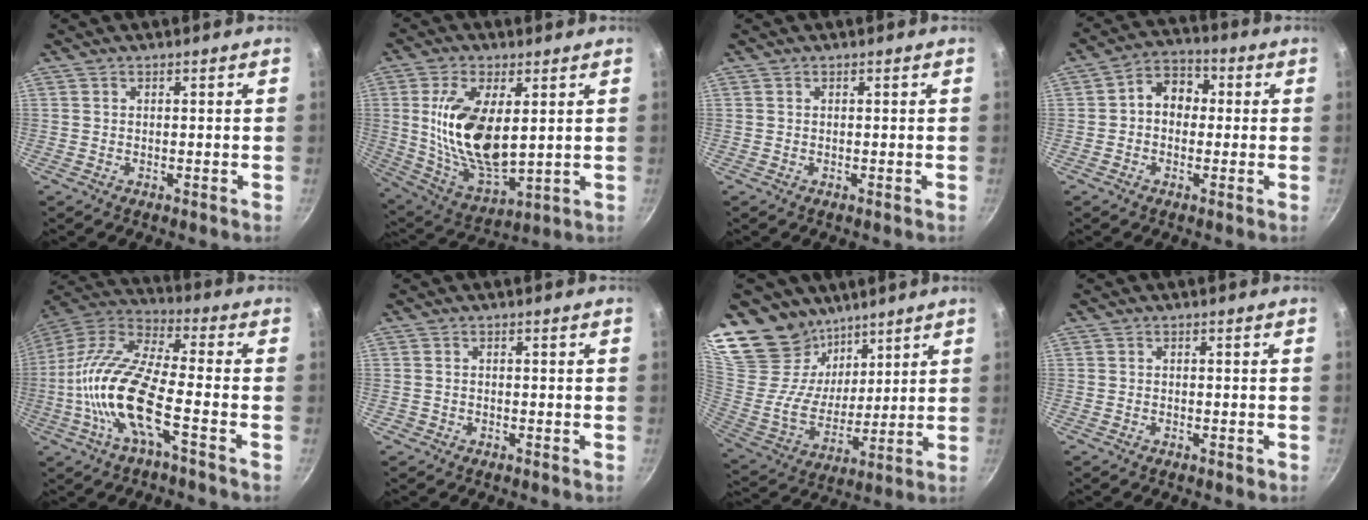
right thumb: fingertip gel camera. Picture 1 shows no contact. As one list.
[{"total": 17.2, "force": [2.9, 8.4, 14.8], "torque": [-0.269, -0.022, 0.065]}, {"total": 0.0}, {"total": 7.5, "force": [0.4, 5.9, 4.5], "torque": [-0.030, 0.021, -0.013]}, {"total": 17.1, "force": [-4.9, 5.1, 15.5], "torque": [-0.304, 0.040, -0.111]}, {"total": 0.7, "force": [-0.4, 0.5, 0.0], "torque": [-0.002, 0.006, -0.004]}, {"total": 20.7, "force": [15.9, 11.9, 5.8], "torque": [-0.090, -0.086, 0.306]}, {"total": 0.9, "force": [-0.5, -0.6, -0.4], "torque": [0.005, 0.000, -0.004]}]